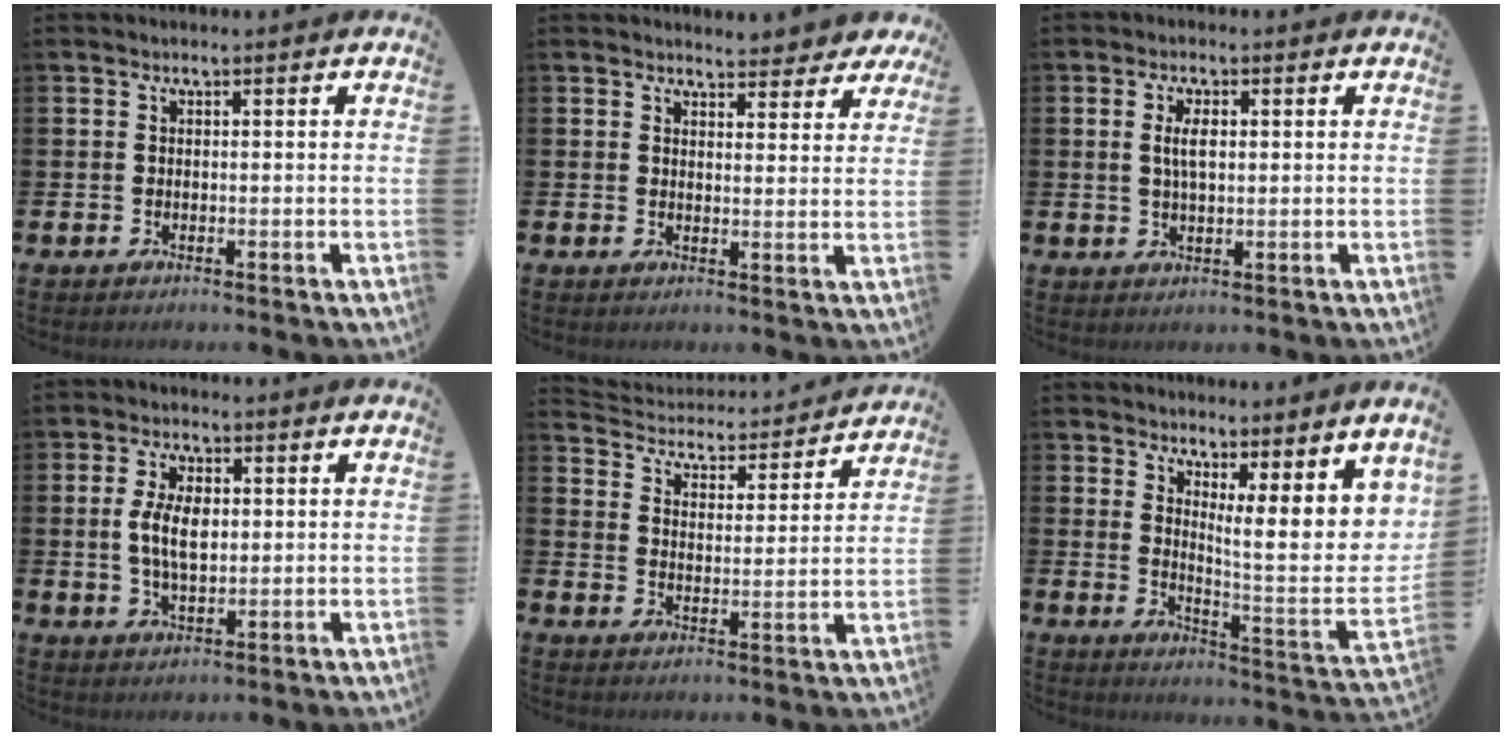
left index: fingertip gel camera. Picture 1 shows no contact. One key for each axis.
{"total": 4.3, "fx": 4.1, "fy": 1.1, "fz": 0.2, "tx": -0.003, "ty": -0.026, "tz": 0.074}
{"total": 3.2, "fx": 1.0, "fy": 1.4, "fz": 2.7, "tx": -0.045, "ty": 0.003, "tz": 0.012}
{"total": 5.5, "fx": 0.9, "fy": 2.9, "fz": 4.5, "tx": -0.070, "ty": 0.001, "tz": 0.010}
{"total": 4.4, "fx": 4.2, "fy": 1.1, "fz": 0.1, "tx": -0.030, "ty": -0.044, "tz": 0.066}
{"total": 7.4, "fx": 5.2, "fy": 1.2, "fz": 5.2, "tx": -0.078, "ty": -0.070, "tz": 0.082}